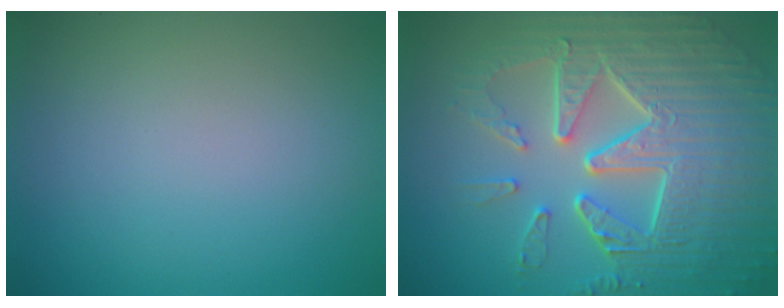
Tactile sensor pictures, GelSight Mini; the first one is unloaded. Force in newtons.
{"total": 9.9, "press": 6.7, "slide": 7.3}